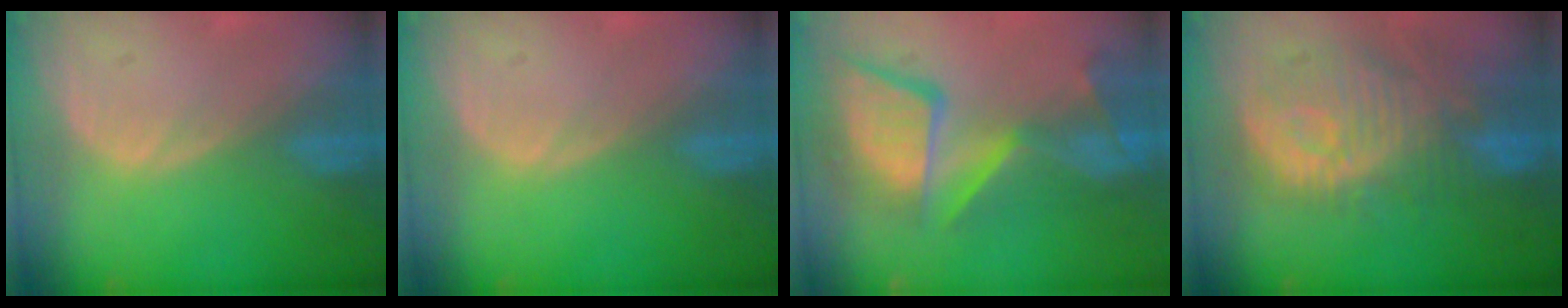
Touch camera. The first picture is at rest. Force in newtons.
{"total": 0.0}
{"total": 13.5, "press": 11.0, "slide": 7.8}
{"total": 12.1, "press": 10.9, "slide": 5.3}